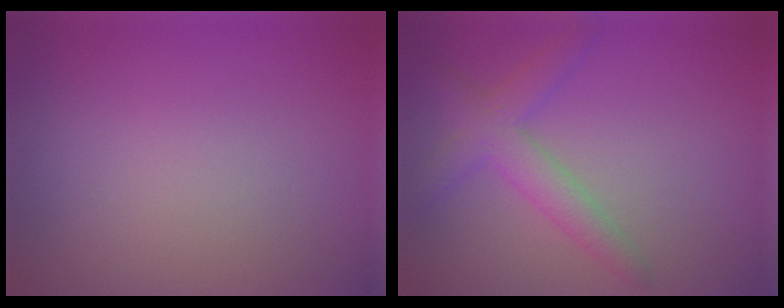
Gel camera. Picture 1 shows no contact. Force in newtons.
{"total": 3.5, "press": 3.5, "slide": 0.1}